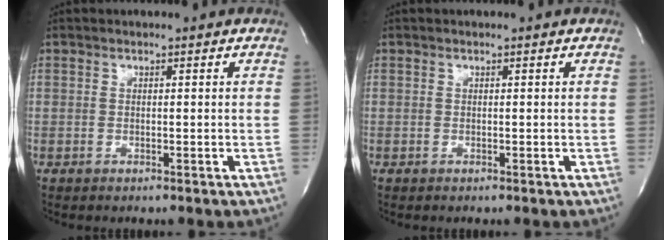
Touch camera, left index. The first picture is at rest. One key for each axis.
{"total": 0.0}